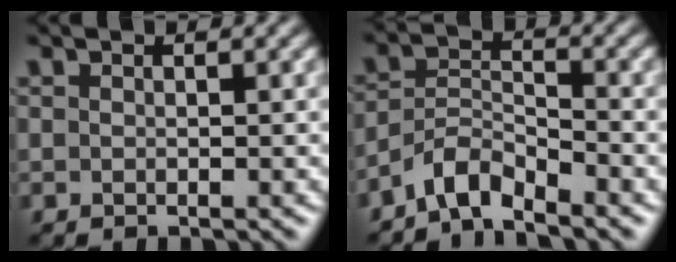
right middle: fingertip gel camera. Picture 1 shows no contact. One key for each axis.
{"total": 3.5, "fx": -3.1, "fy": 0.9, "fz": 1.4, "tx": -0.024, "ty": 0.008, "tz": -0.069}